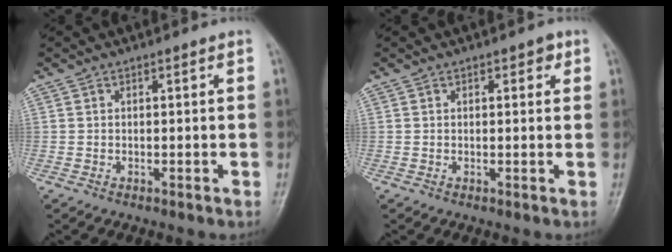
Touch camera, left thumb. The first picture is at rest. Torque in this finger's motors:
{"motor_torque": [-0.16, -0.03, -0.14, -0.16, 0.03]}